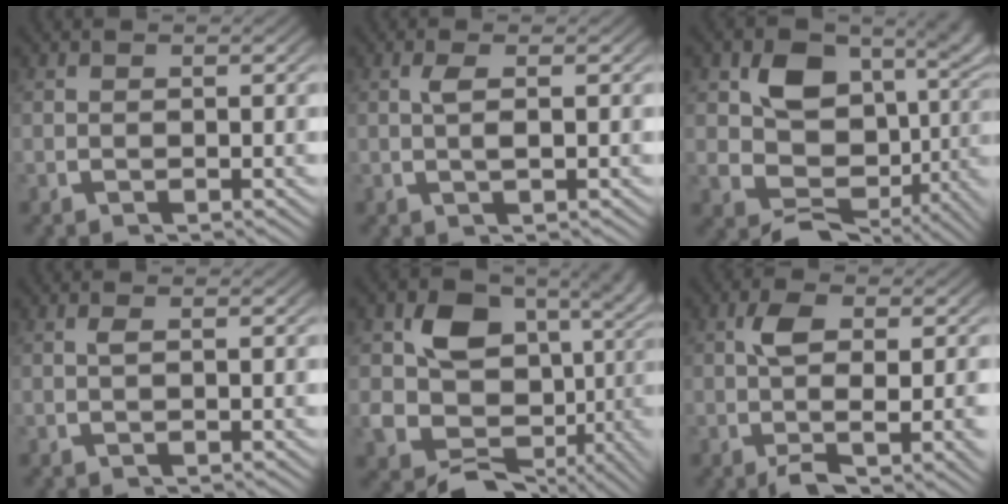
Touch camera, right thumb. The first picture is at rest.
{"total": 1.6, "force": [0.4, 0.2, 1.6], "torque": [-0.031, 0.002, 0.009]}
{"total": 11.5, "force": [-1.0, 8.8, 7.3], "torque": [-0.133, -0.051, 0.005]}
{"total": 0.6, "force": [0.1, -0.1, 0.5], "torque": [-0.013, 0.000, 0.007]}
{"total": 13.6, "force": [-1.3, 10.8, 8.2], "torque": [-0.166, -0.060, -0.002]}
{"total": 4.2, "force": [-0.2, 1.6, 3.8], "torque": [-0.068, -0.006, -0.002]}